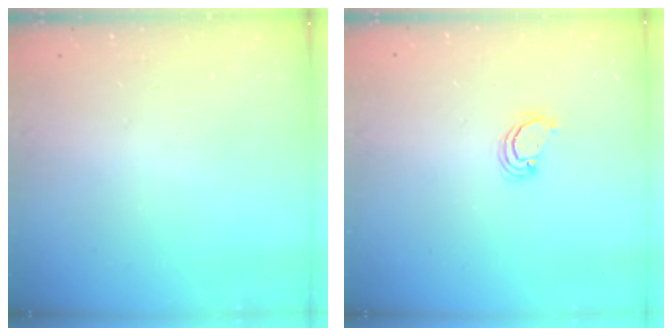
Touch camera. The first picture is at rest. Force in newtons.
{"total": 2.3, "press": 2.3, "slide": 0.3}